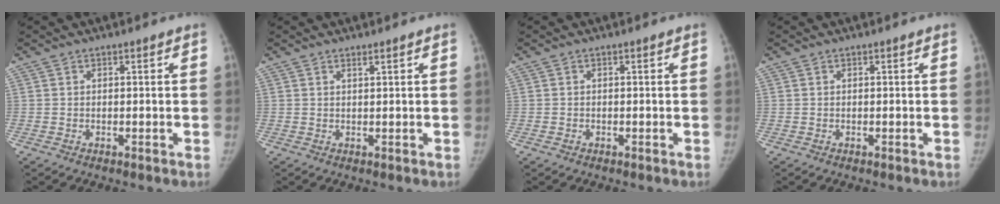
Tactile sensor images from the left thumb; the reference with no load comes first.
{"total": 0.7, "force": [0.6, 0.0, 0.4], "torque": [-0.008, -0.004, 0.011]}
{"total": 0.6, "force": [-0.3, 0.5, 0.1], "torque": [-0.001, 0.003, -0.006]}
{"total": 0.0}